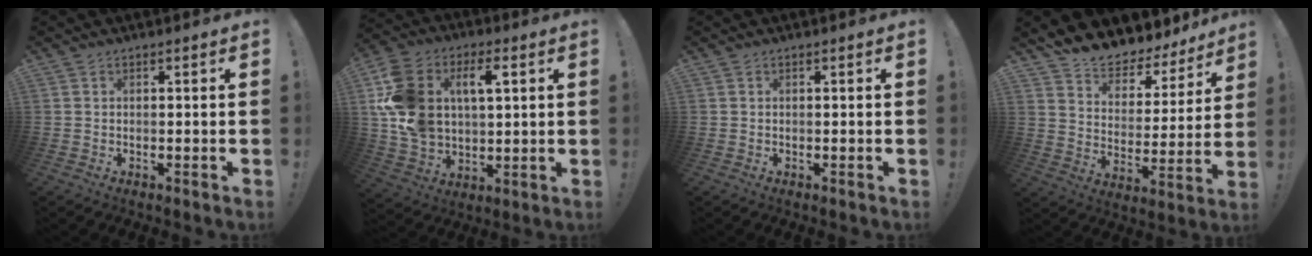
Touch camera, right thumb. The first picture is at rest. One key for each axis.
{"total": 17.9, "fx": 5.2, "fy": 12.2, "fz": 12.1, "tx": -0.232, "ty": -0.010, "tz": 0.091}
{"total": 0.0}
{"total": 9.6, "fx": 9.1, "fy": 2.8, "fz": 1.3, "tx": -0.040, "ty": -0.090, "tz": 0.162}